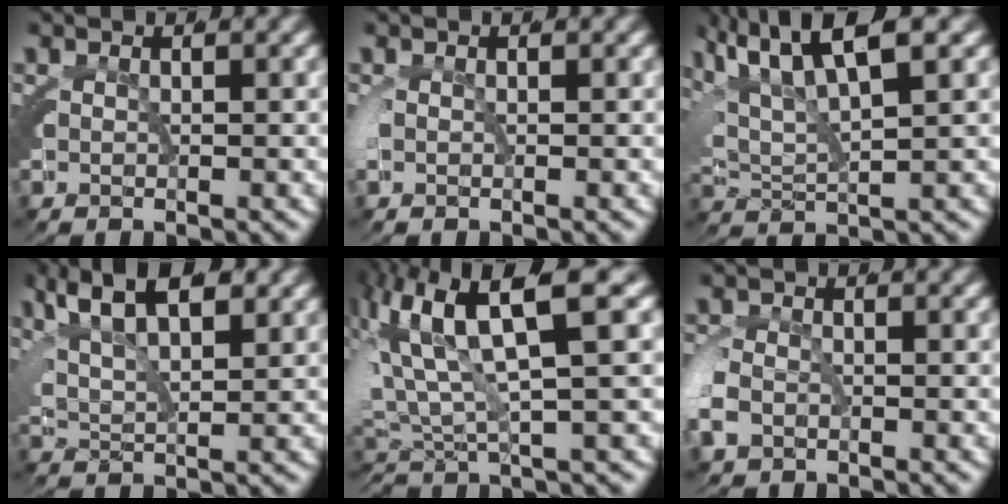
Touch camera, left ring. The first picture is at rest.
{"total": 0.6, "force": [-0.4, 0.5, 0.0], "torque": [-0.015, -0.006, -0.004]}
{"total": 7.6, "force": [3.8, 4.2, 5.1], "torque": [-0.109, 0.010, 0.057]}
{"total": 7.0, "force": [3.8, 4.0, 4.3], "torque": [-0.079, 0.015, 0.052]}
{"total": 8.9, "force": [2.3, 5.3, 6.8], "torque": [-0.142, 0.007, 0.031]}
{"total": 2.3, "force": [-1.3, 1.8, 0.4], "torque": [-0.021, -0.004, -0.024]}